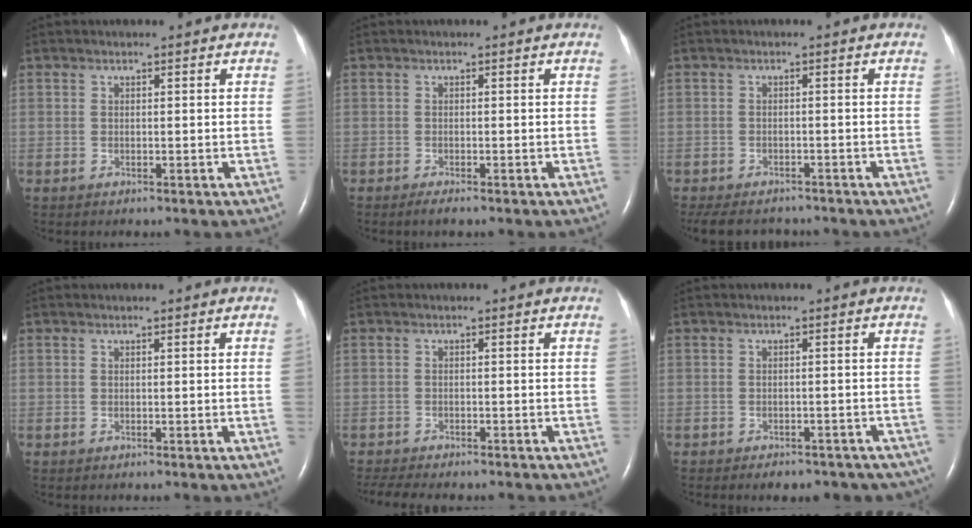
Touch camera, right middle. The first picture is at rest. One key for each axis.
{"total": 0.9, "fx": -0.7, "fy": 0.0, "fz": 0.6, "tx": -0.019, "ty": -0.003, "tz": -0.011}
{"total": 8.5, "fx": -7.5, "fy": 2.7, "fz": 3.0, "tx": -0.058, "ty": -0.008, "tz": -0.100}
{"total": 0.7, "fx": 0.0, "fy": -0.3, "fz": 0.6, "tx": -0.006, "ty": -0.001, "tz": -0.002}
{"total": 6.3, "fx": -5.5, "fy": 1.2, "fz": 2.9, "tx": -0.051, "ty": -0.006, "tz": -0.080}
{"total": 8.9, "fx": -7.4, "fy": 4.0, "fz": 3.1, "tx": -0.034, "ty": 0.002, "tz": -0.071}